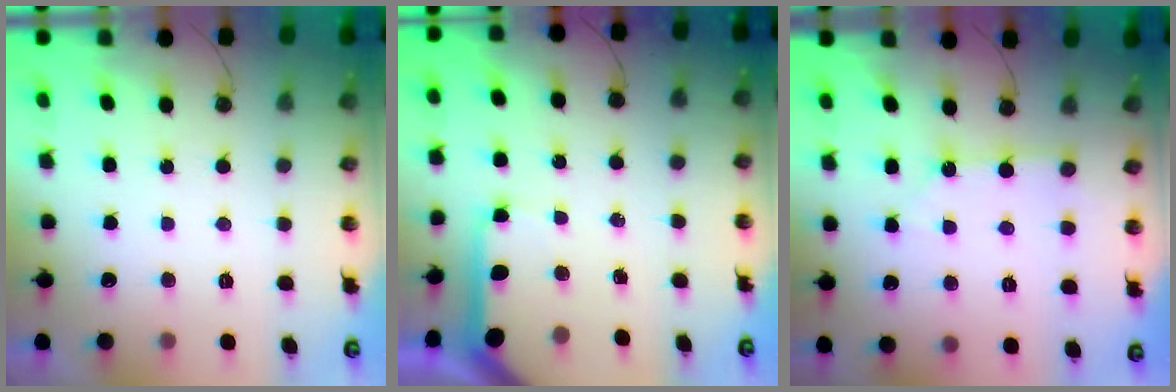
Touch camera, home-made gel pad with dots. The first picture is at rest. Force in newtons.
{"total": 9.7, "press": 9.6, "slide": 1.0}
{"total": 2.6, "press": 2.6, "slide": 0.3}